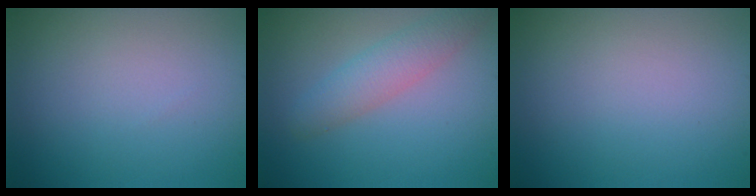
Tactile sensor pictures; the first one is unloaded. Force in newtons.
{"total": 3.0, "press": 2.9, "slide": 0.2}
{"total": 0.0}